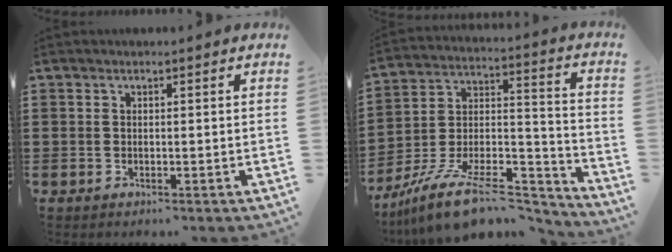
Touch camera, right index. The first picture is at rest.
{"total": 14.2, "force": [-11.1, 4.9, 7.6], "torque": [-0.122, 0.043, -0.195]}